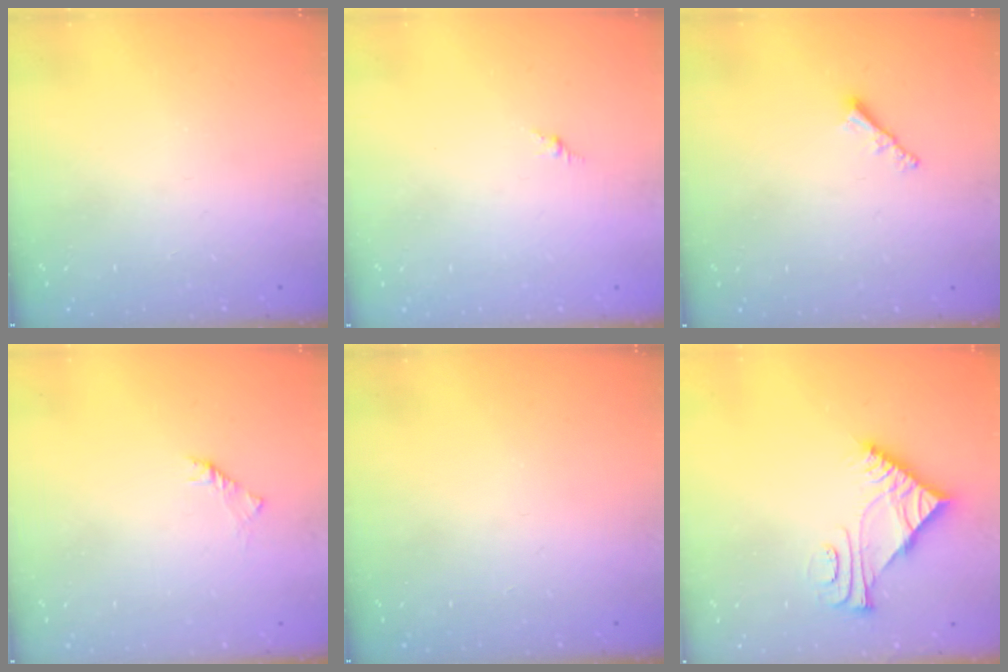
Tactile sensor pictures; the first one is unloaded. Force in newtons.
{"total": 0.0}
{"total": 1.9, "press": 1.9, "slide": 0.5}
{"total": 2.0, "press": 1.9, "slide": 0.6}
{"total": 0.0}
{"total": 6.8, "press": 6.8, "slide": 0.1}